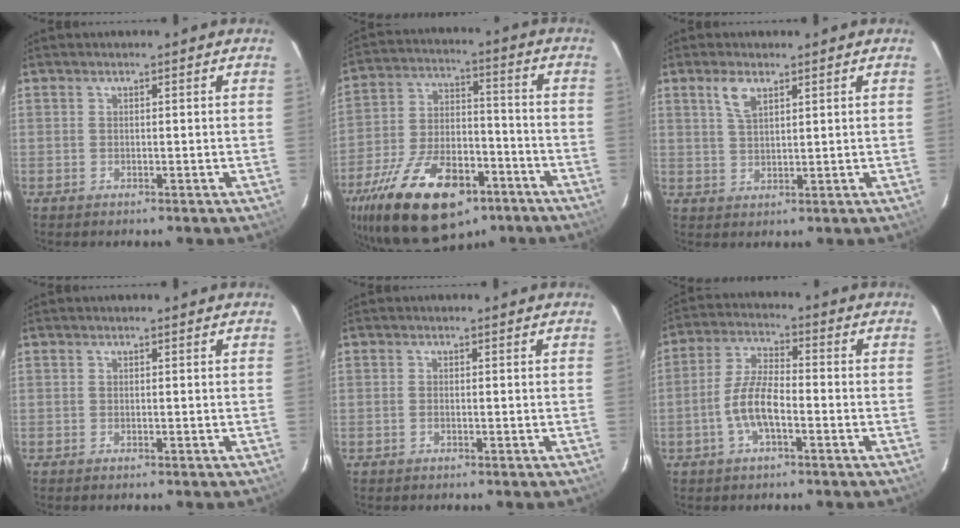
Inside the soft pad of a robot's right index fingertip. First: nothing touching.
{"total": 25.3, "force": [-15.1, 12.4, 16.1], "torque": [-0.325, -0.015, -0.235]}
{"total": 4.0, "force": [2.3, 1.6, 2.8], "torque": [-0.056, 0.005, 0.045]}
{"total": 0.0}
{"total": 0.5, "force": [-0.2, 0.2, 0.5], "torque": [-0.011, 0.000, -0.003]}
{"total": 7.6, "force": [-2.8, 2.5, 6.6], "torque": [-0.139, 0.009, -0.055]}